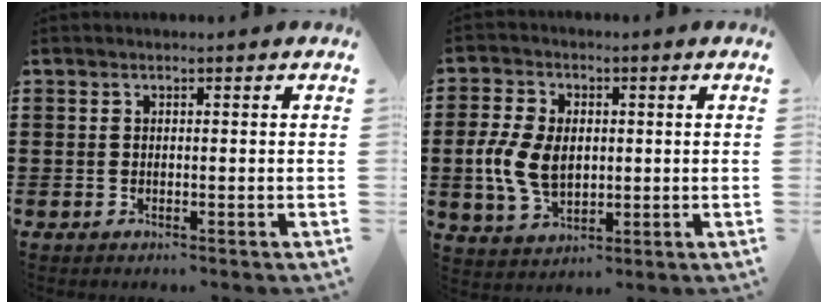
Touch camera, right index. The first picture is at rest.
{"total": 7.9, "force": [-0.1, 5.2, 6.0], "torque": [-0.152, 0.005, -0.008]}